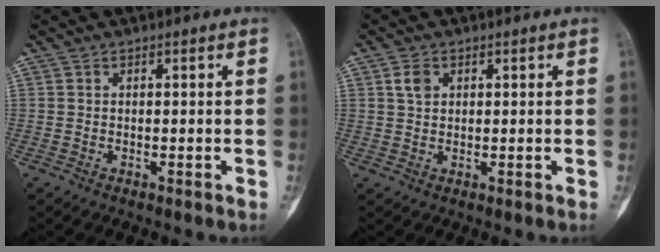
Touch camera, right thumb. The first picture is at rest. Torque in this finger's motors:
{"motor_torque": [-0.50, 0.43, 0.00, -0.04, -0.04]}